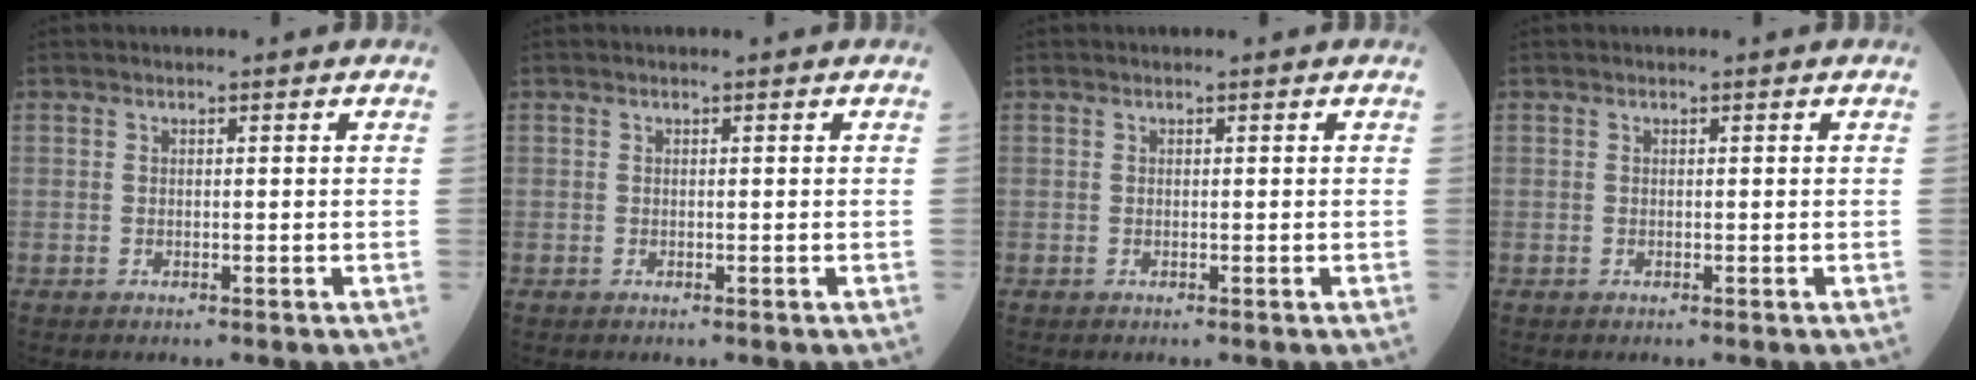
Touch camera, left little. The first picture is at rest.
{"total": 0.0}
{"total": 0.0}
{"total": 0.0}